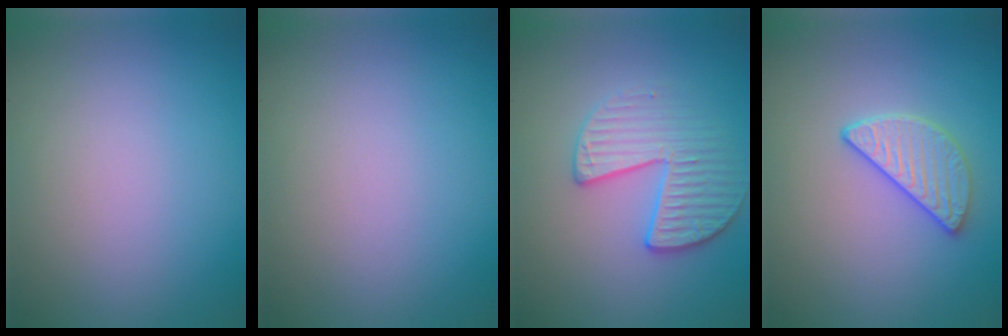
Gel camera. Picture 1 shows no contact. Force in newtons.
{"total": 0.0}
{"total": 3.4, "press": 3.2, "slide": 1.1}
{"total": 2.9, "press": 2.6, "slide": 1.3}